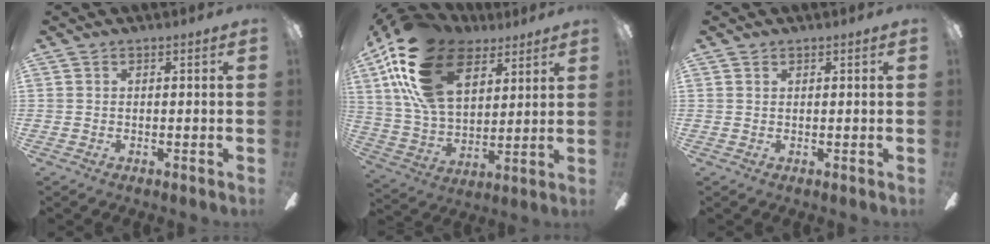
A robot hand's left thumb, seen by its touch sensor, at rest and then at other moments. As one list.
[{"total": 23.4, "force": [12.1, 13.8, 14.6], "torque": [-0.305, -0.035, 0.219]}, {"total": 0.7, "force": [0.5, 0.4, 0.2], "torque": [-0.003, 0.003, 0.009]}]